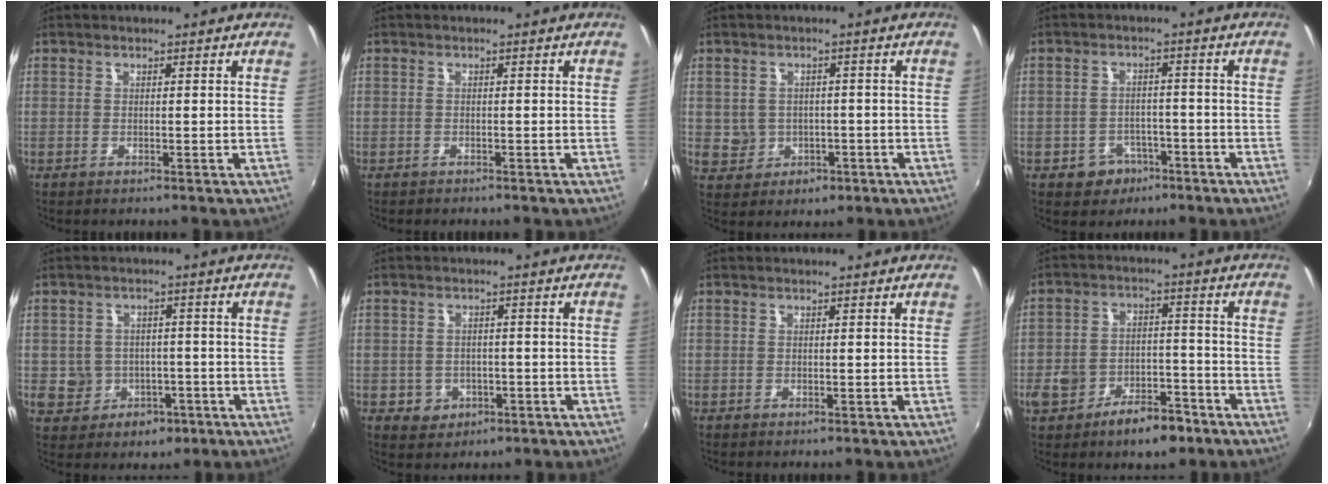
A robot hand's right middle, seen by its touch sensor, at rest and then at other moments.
{"total": 0.9, "force": [-0.8, 0.4, 0.1], "torque": [-0.006, -0.002, -0.012]}
{"total": 5.7, "force": [-0.8, 5.5, 1.6], "torque": [-0.046, 0.006, 0.004]}
{"total": 5.4, "force": [-3.2, 4.2, 1.3], "torque": [-0.037, 0.010, -0.036]}
{"total": 8.0, "force": [-2.1, 7.4, 2.2], "torque": [-0.072, 0.014, -0.013]}
{"total": 5.6, "force": [-1.8, 5.0, 1.6], "torque": [-0.052, 0.006, -0.014]}
{"total": 0.0}
{"total": 10.5, "force": [-6.4, 5.7, 6.2], "torque": [-0.125, 0.008, -0.100]}